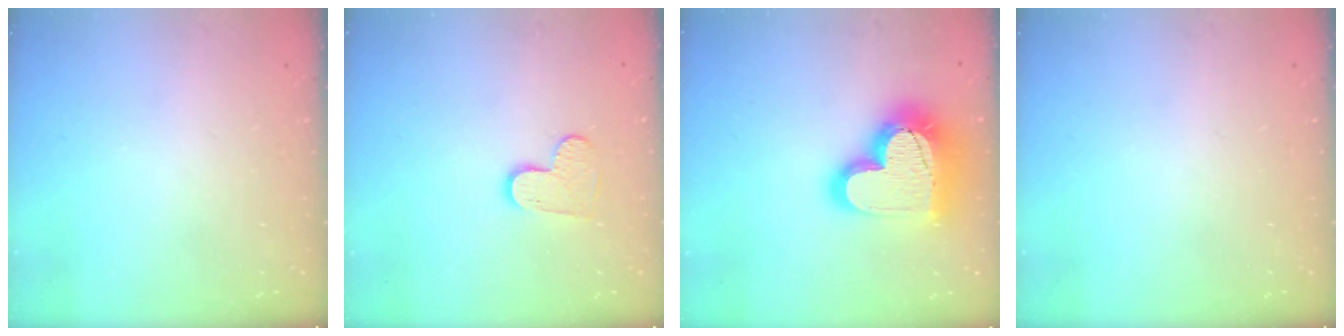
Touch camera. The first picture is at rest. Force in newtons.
{"total": 6.9, "press": 6.9, "slide": 0.5}
{"total": 25.3, "press": 25.2, "slide": 2.1}
{"total": 0.0}